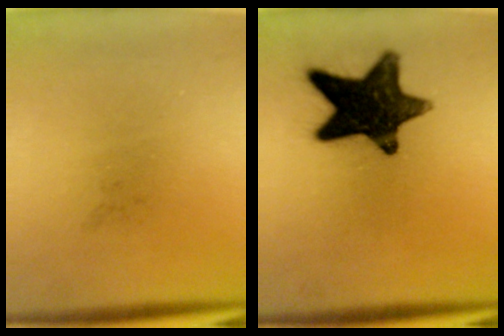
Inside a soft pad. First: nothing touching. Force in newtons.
{"total": 15.4}